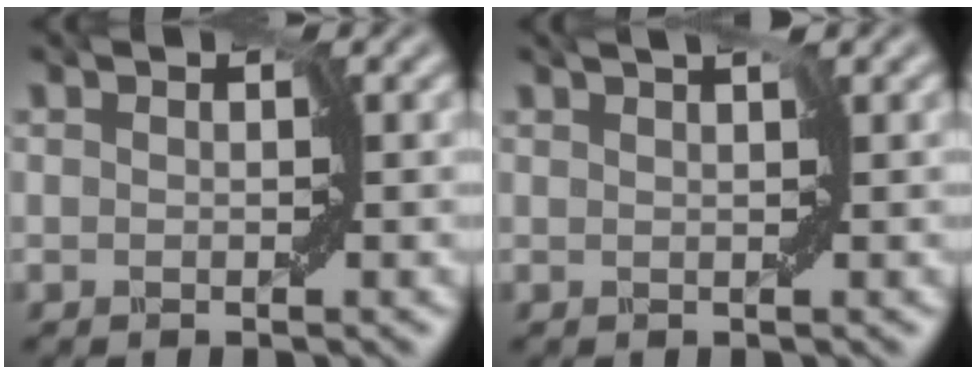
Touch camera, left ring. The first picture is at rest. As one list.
[{"total": 1.4, "force": [0.9, 0.1, 1.1], "torque": [-0.016, 0.009, 0.003]}]